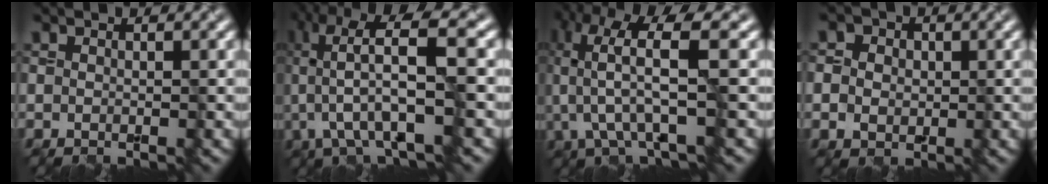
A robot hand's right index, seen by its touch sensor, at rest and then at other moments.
{"total": 8.3, "force": [-0.3, 2.1, 8.0], "torque": [-0.162, 0.008, 0.000]}
{"total": 7.0, "force": [0.1, 1.7, 6.8], "torque": [-0.149, 0.007, 0.005]}
{"total": 4.0, "force": [0.9, 3.5, 1.8], "torque": [-0.023, 0.018, -0.001]}